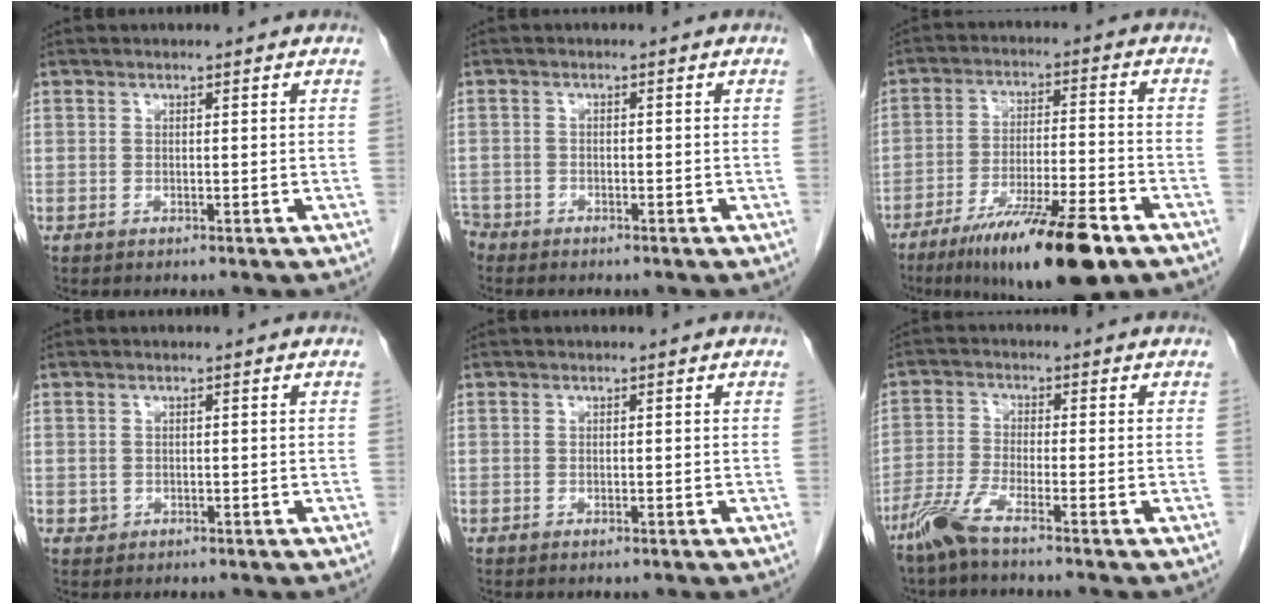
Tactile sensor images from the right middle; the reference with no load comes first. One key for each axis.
{"total": 3.1, "fx": -2.7, "fy": 1.4, "fz": 0.1, "tx": -0.006, "ty": -0.001, "tz": -0.053}
{"total": 15.7, "fx": -10.1, "fy": 1.9, "fz": 11.9, "tx": -0.184, "ty": -0.026, "tz": -0.166}
{"total": 0.8, "fx": -0.1, "fy": 0.7, "fz": 0.2, "tx": -0.002, "ty": 0.002, "tz": 0.000}
{"total": 0.0}
{"total": 4.9, "fx": -3.9, "fy": -0.4, "fz": 3.0, "tx": -0.071, "ty": -0.015, "tz": -0.088}